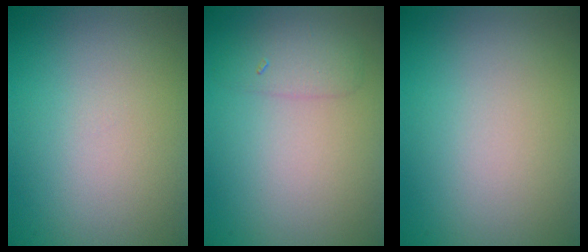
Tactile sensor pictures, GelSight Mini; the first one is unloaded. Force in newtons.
{"total": 1.8, "press": 1.8, "slide": 0.1}
{"total": 0.0}